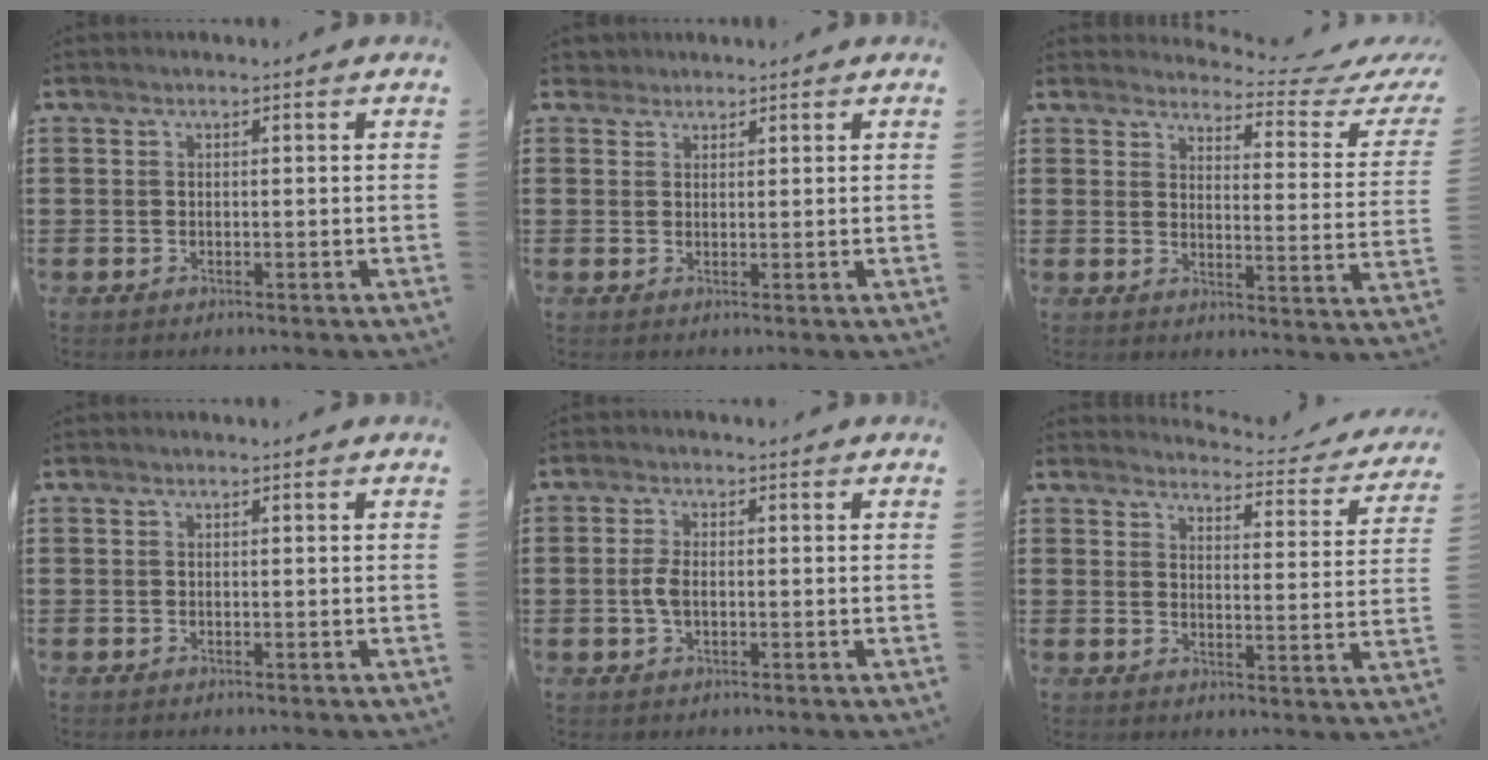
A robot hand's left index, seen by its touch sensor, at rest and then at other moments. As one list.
[{"total": 2.0, "force": [1.7, 1.0, 0.1], "torque": [-0.009, 0.006, 0.034]}, {"total": 4.3, "force": [3.8, 0.4, 1.9], "torque": [-0.043, -0.030, 0.057]}, {"total": 0.0}, {"total": 3.1, "force": [-0.2, 1.5, 2.7], "torque": [-0.068, -0.004, -0.008]}, {"total": 3.7, "force": [3.6, 0.2, 0.6], "torque": [-0.025, -0.030, 0.058]}]